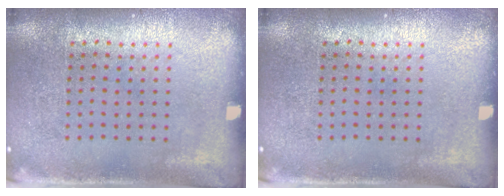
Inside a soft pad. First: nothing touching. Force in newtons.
{"total": 0.0}